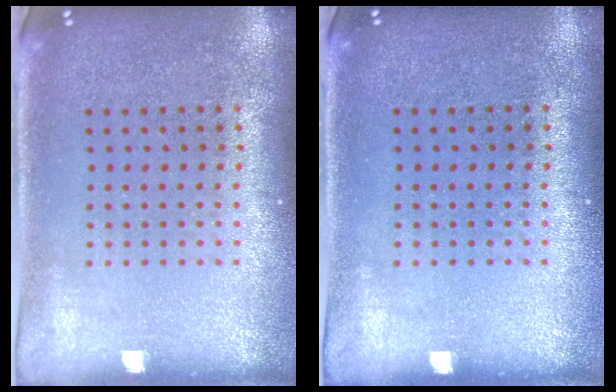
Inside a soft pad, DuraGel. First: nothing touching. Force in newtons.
{"total": 0.0}